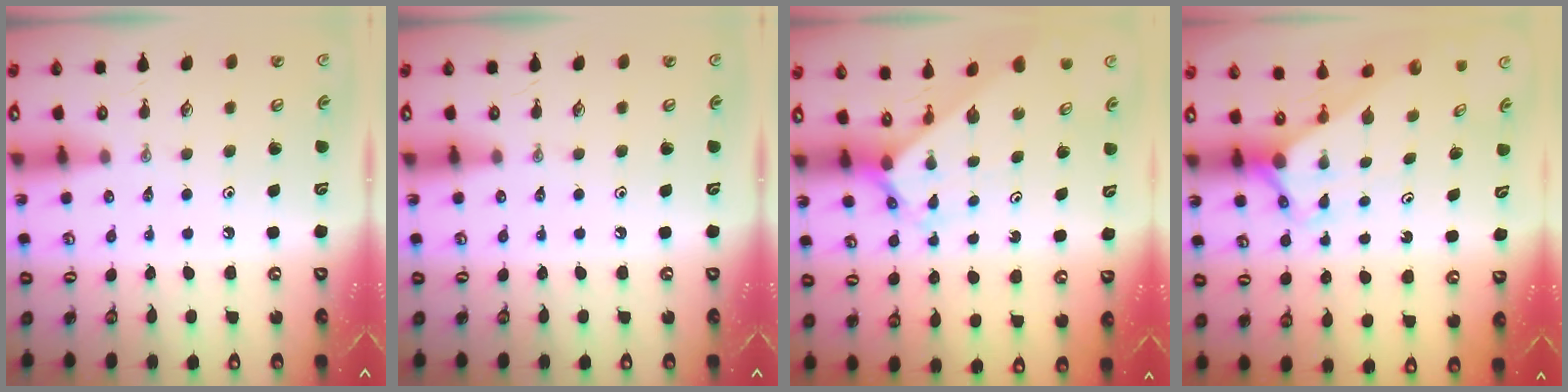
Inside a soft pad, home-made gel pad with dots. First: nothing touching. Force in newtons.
{"total": 0.0}
{"total": 2.1, "press": 2.1, "slide": 0.1}
{"total": 2.7, "press": 2.7, "slide": 0.0}